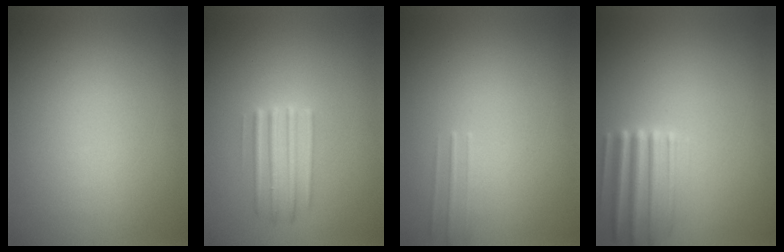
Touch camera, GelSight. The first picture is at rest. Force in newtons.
{"total": 2.7}
{"total": 1.2}
{"total": 4.1}